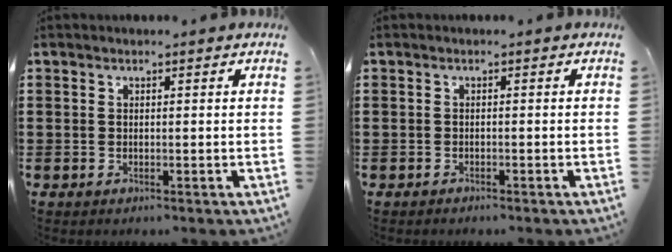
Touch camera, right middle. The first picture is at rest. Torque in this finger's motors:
{"motor_torque": [0.04, 0.95, -0.06, -0.02]}